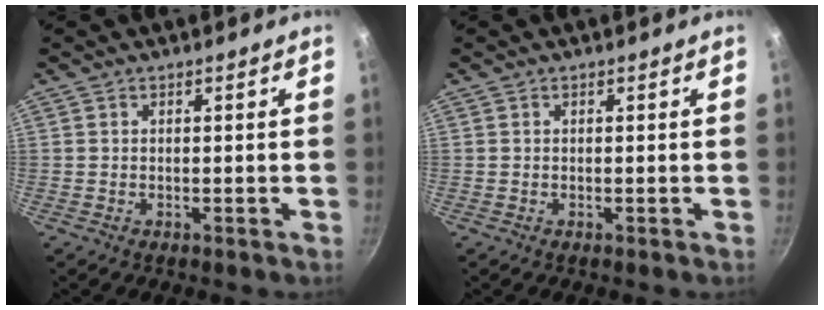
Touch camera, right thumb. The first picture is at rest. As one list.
[{"total": 0.0}]